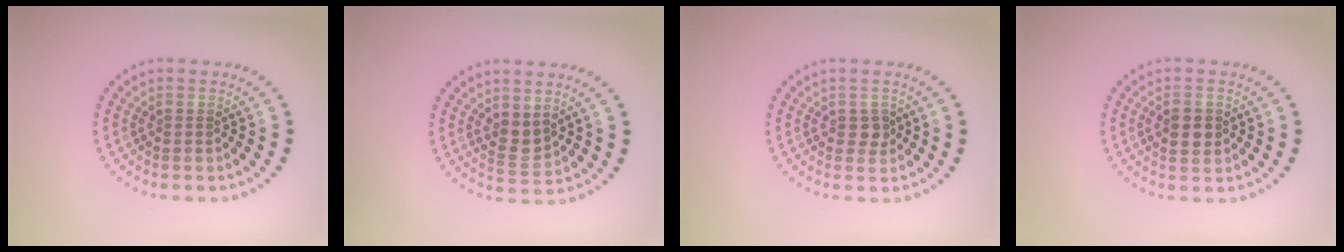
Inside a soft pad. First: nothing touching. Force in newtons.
{"total": 1.8, "press": 1.6, "slide": 1.0}
{"total": 1.2, "press": 1.2, "slide": 0.3}
{"total": 2.2, "press": 2.2, "slide": 0.0}